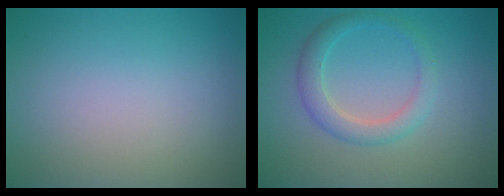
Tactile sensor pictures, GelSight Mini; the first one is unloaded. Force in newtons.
{"total": 2.7, "press": 2.7, "slide": 0.1}